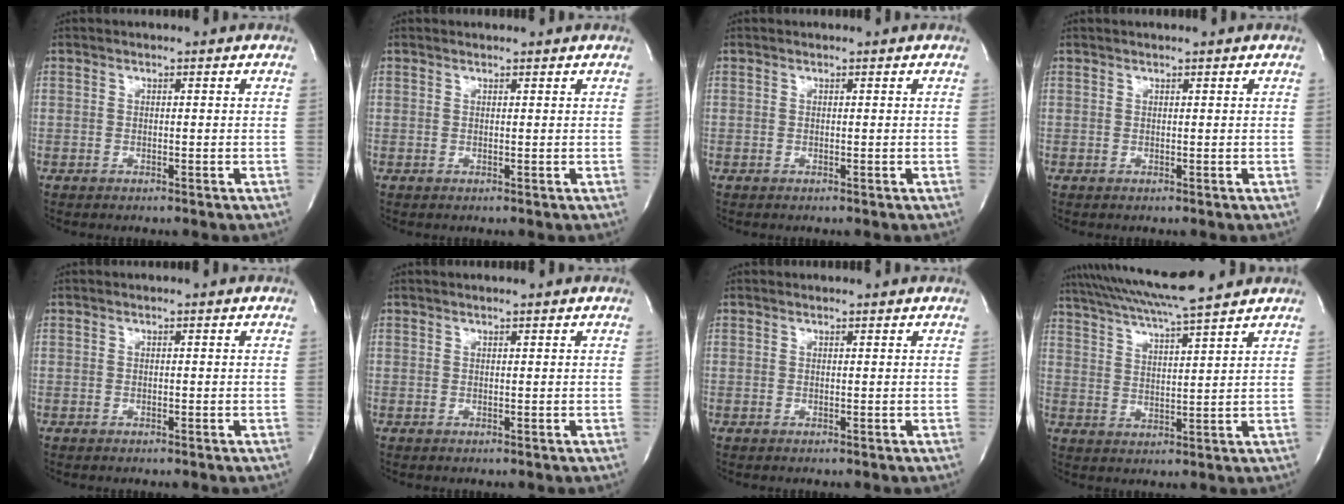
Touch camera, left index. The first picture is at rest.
{"total": 1.2, "force": [1.2, 0.0, 0.2], "torque": [-0.009, 0.008, 0.020]}
{"total": 0.0}
{"total": 1.4, "force": [1.2, 0.0, 0.7], "torque": [-0.012, 0.010, 0.020]}
{"total": 0.0}
{"total": 1.6, "force": [1.3, 0.0, 0.9], "torque": [-0.013, 0.011, 0.022]}
{"total": 0.9, "force": [0.9, 0.0, 0.1], "torque": [-0.008, 0.007, 0.016]}
{"total": 13.5, "force": [11.8, -0.3, 6.5], "torque": [-0.128, 0.024, 0.189]}